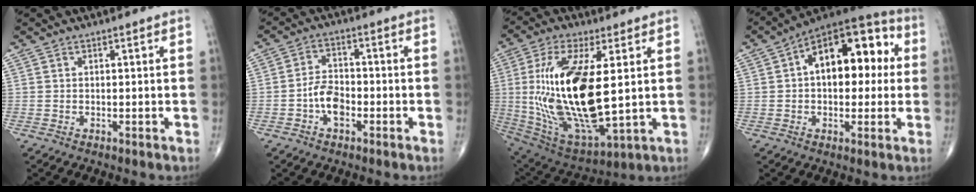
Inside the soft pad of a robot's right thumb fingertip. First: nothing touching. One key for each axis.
{"total": 5.6, "fx": -2.1, "fy": 3.4, "fz": 3.9, "tx": -0.059, "ty": 0.022, "tz": -0.045}
{"total": 24.3, "fx": 1.6, "fy": 9.3, "fz": 22.4, "tx": -0.462, "ty": -0.021, "tz": 0.046}
{"total": 17.8, "fx": 2.9, "fy": 10.0, "fz": 14.5, "tx": -0.172, "ty": 0.039, "tz": 0.032}